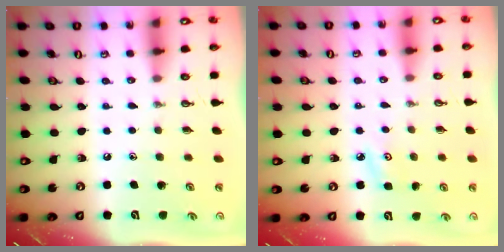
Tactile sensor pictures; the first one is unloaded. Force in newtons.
{"total": 3.8, "press": 3.7, "slide": 0.4}